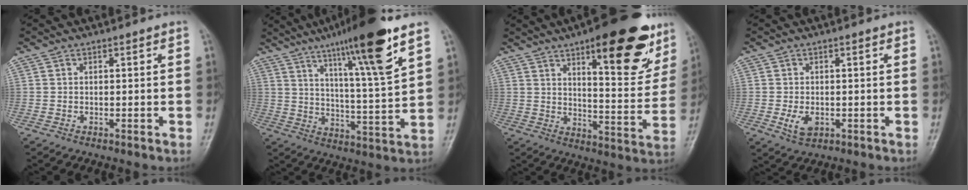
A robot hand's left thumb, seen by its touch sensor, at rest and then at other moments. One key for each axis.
{"total": 17.4, "fx": 10.6, "fy": 1.4, "fz": 13.7, "tx": -0.211, "ty": -0.051, "tz": 0.169}
{"total": 21.3, "fx": 11.9, "fy": 7.2, "fz": 16.0, "tx": -0.171, "ty": -0.052, "tz": 0.169}
{"total": 3.8, "fx": -0.8, "fy": 2.5, "fz": 2.7, "tx": -0.048, "ty": -0.005, "tz": -0.009}